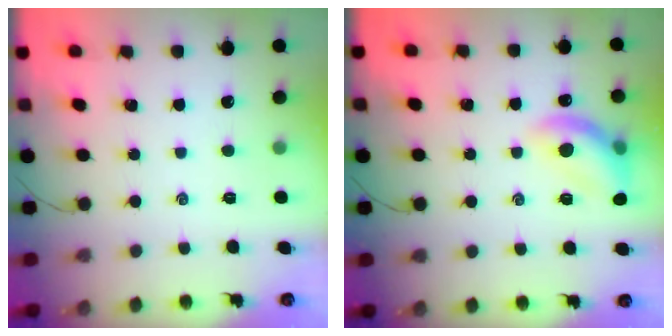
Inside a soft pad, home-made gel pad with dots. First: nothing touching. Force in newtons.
{"total": 13.7, "press": 13.5, "slide": 2.2}